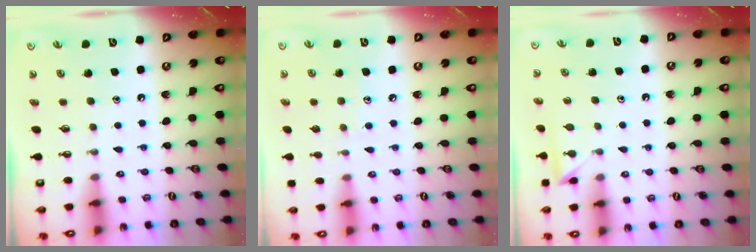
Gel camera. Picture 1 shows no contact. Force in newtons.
{"total": 5.3, "press": 5.3, "slide": 0.6}
{"total": 2.9, "press": 2.9, "slide": 0.3}